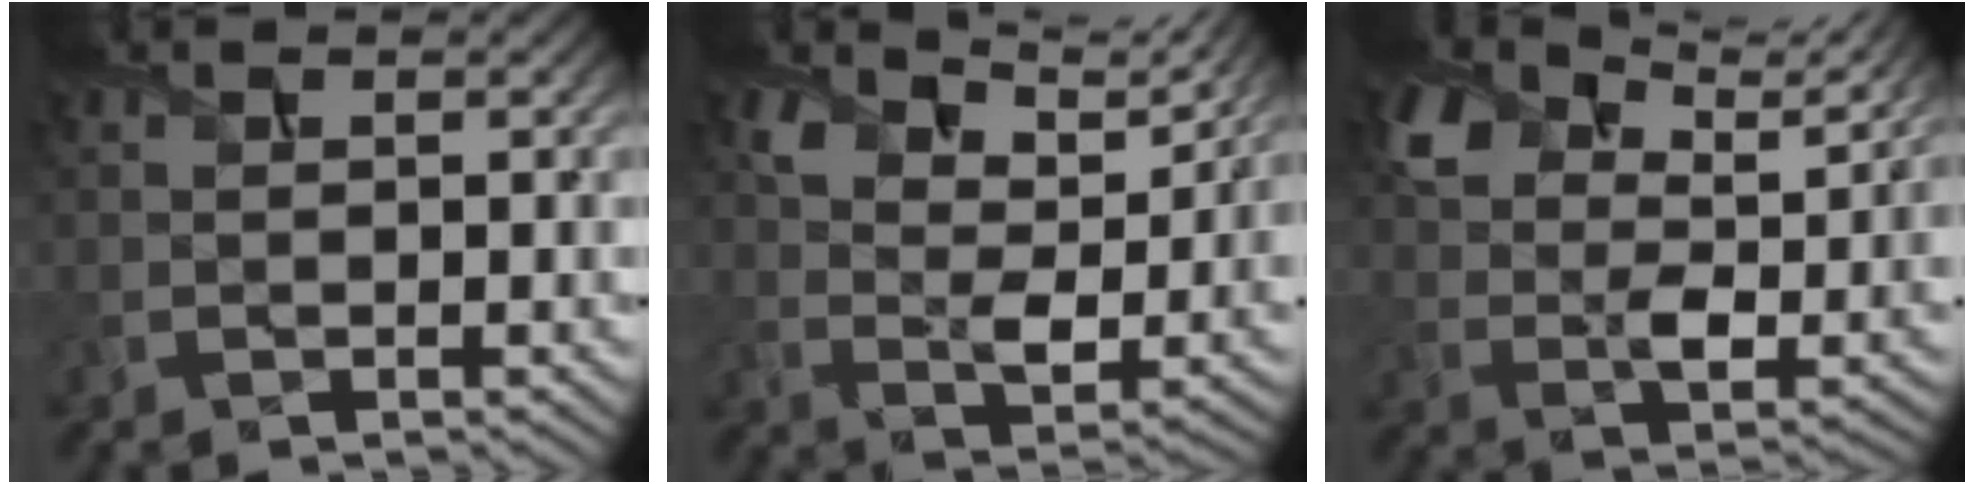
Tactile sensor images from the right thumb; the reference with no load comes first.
{"total": 9.8, "force": [7.0, 4.0, 5.5], "torque": [-0.125, -0.005, 0.132]}
{"total": 10.7, "force": [7.2, 5.3, 6.0], "torque": [-0.139, -0.003, 0.138]}